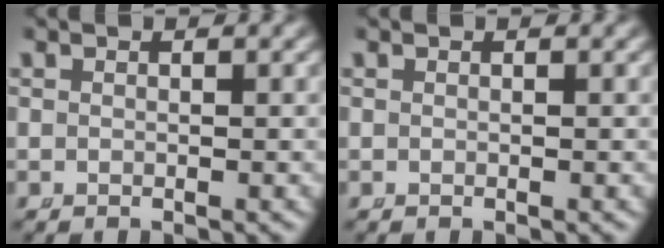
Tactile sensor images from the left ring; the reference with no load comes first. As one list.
[{"total": 0.0}]